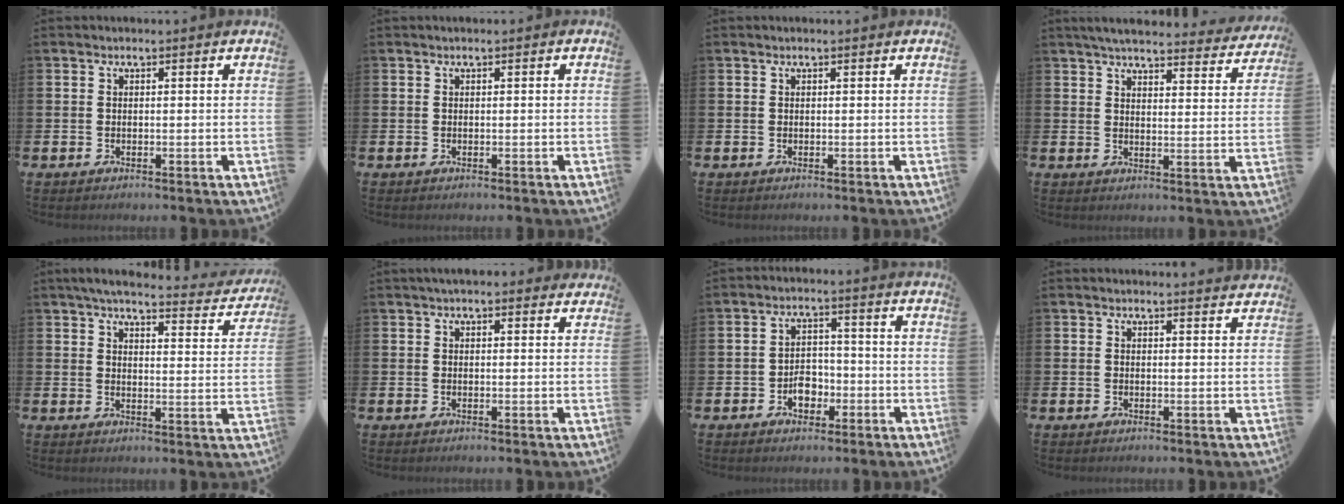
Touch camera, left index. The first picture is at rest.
{"total": 0.0}
{"total": 0.0}
{"total": 4.9, "force": [4.7, 0.6, 1.3], "torque": [-0.034, -0.031, 0.079]}
{"total": 4.7, "force": [4.2, 0.8, 2.0], "torque": [-0.045, -0.029, 0.067]}
{"total": 2.0, "force": [1.8, 0.6, 0.6], "torque": [-0.016, 0.003, 0.033]}
{"total": 3.7, "force": [-1.5, 2.6, 2.1], "torque": [-0.037, 0.005, -0.032]}
{"total": 1.5, "force": [1.5, -0.1, 0.0], "torque": [0.011, -0.012, 0.024]}